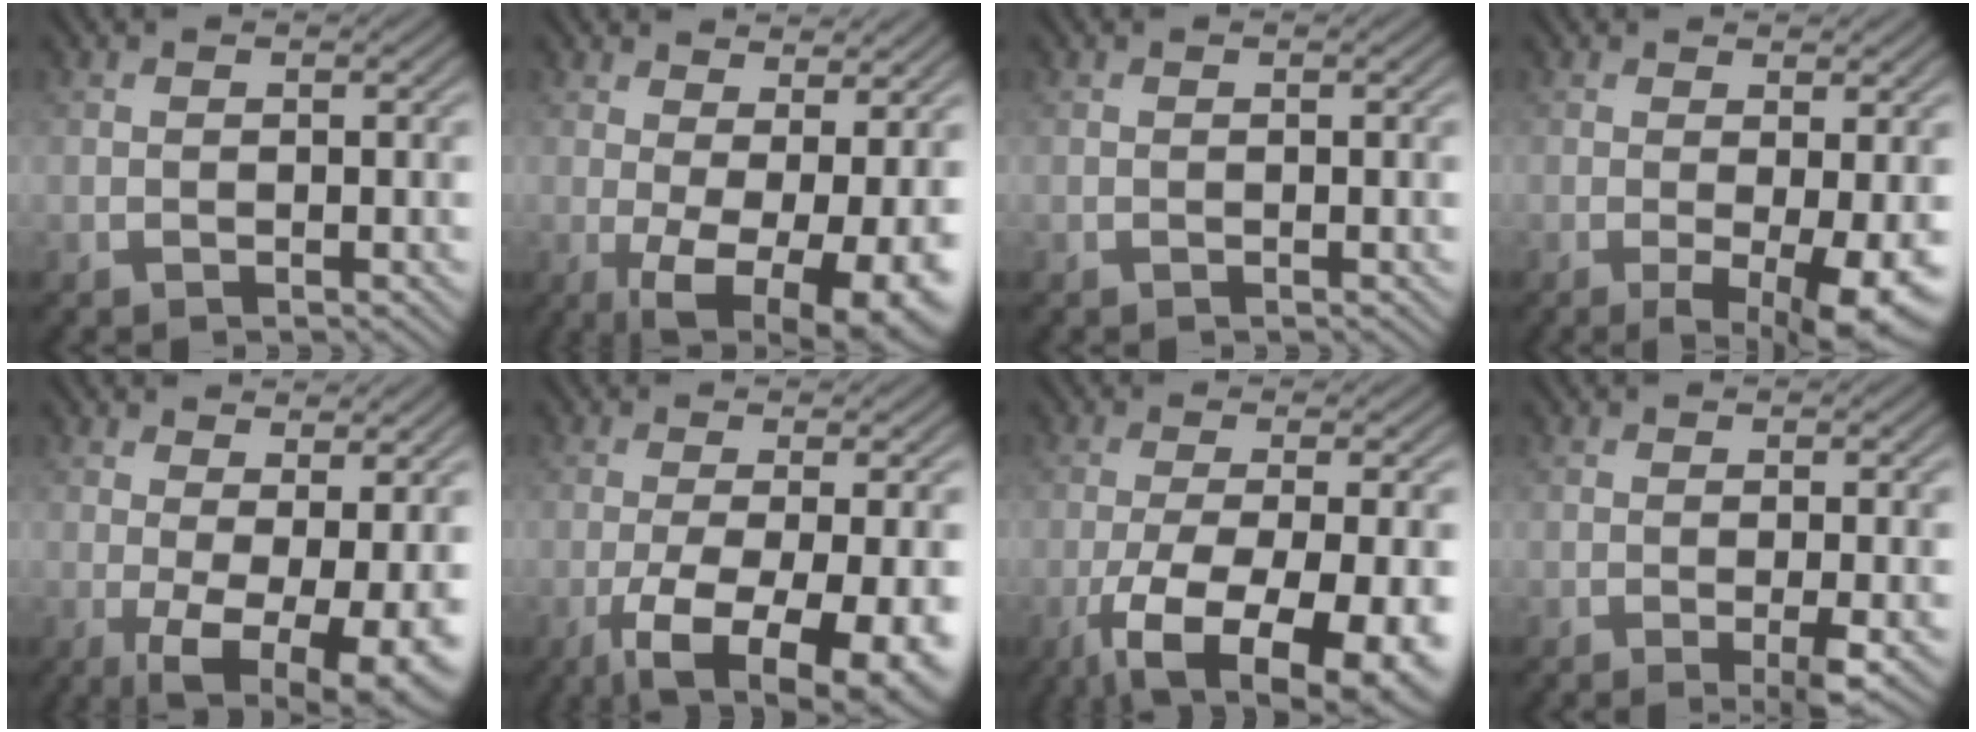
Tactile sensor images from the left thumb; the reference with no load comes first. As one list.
[{"total": 10.6, "force": [-0.6, 4.4, 9.6], "torque": [-0.148, -0.006, 0.000]}, {"total": 0.0}, {"total": 6.0, "force": [-1.1, 1.2, 5.7], "torque": [-0.089, -0.008, -0.014]}, {"total": 9.4, "force": [-0.8, 3.7, 8.6], "torque": [-0.132, -0.010, -0.007]}, {"total": 11.9, "force": [-4.8, 3.9, 10.2], "torque": [-0.175, -0.022, -0.066]}, {"total": 13.8, "force": [-6.1, 4.7, 11.5], "torque": [-0.207, -0.030, -0.085]}, {"total": 2.7, "force": [-0.7, 0.2, 2.6], "torque": [-0.051, -0.003, -0.016]}]